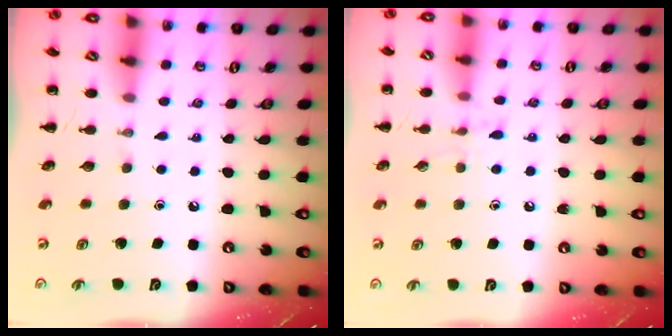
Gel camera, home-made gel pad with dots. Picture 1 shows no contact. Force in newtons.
{"total": 6.2, "press": 6.0, "slide": 1.4}